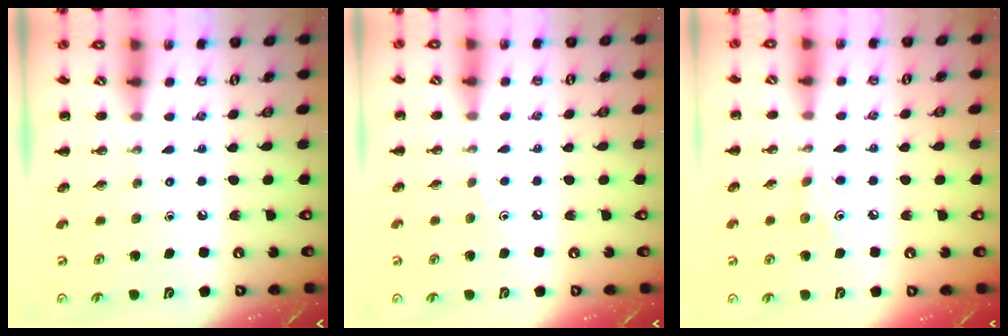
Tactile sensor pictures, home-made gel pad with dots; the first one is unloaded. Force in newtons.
{"total": 2.2, "press": 2.1, "slide": 0.9}
{"total": 4.4, "press": 4.3, "slide": 0.8}